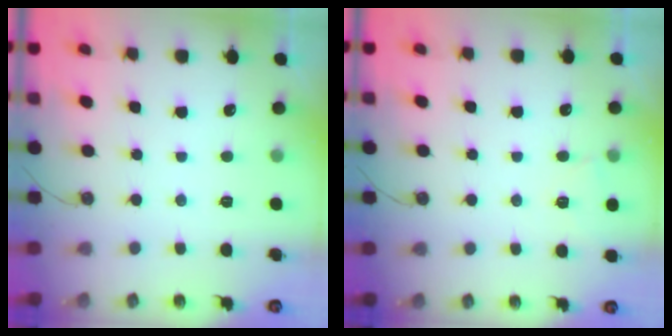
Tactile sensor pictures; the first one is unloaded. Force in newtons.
{"total": 3.7, "press": 3.7, "slide": 0.4}